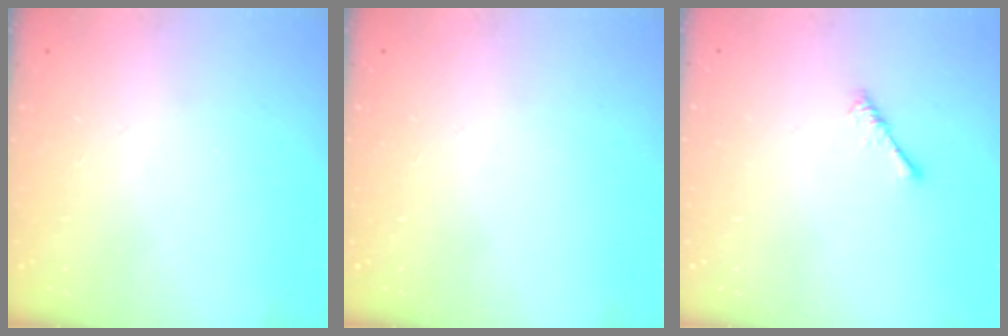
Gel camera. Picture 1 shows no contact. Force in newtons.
{"total": 0.0}
{"total": 0.8, "press": 0.8, "slide": 0.3}